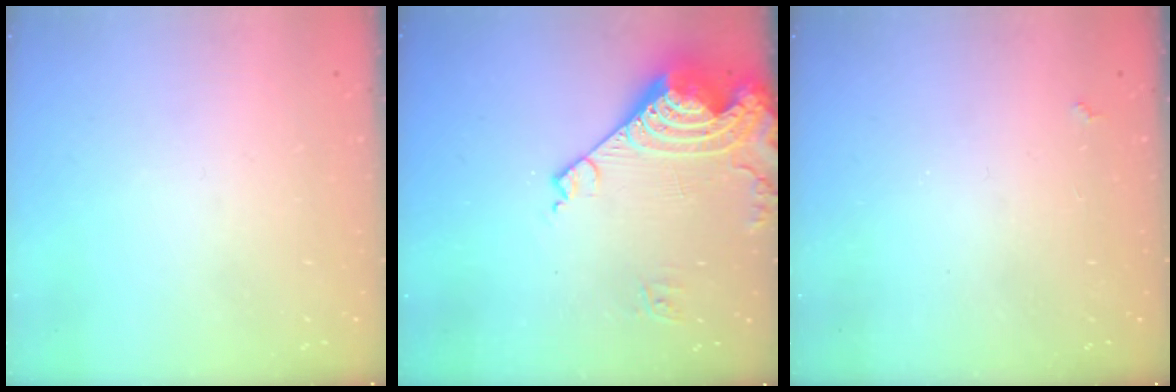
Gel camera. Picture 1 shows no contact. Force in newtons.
{"total": 16.1, "press": 16.0, "slide": 1.9}
{"total": 1.7, "press": 1.7, "slide": 0.4}